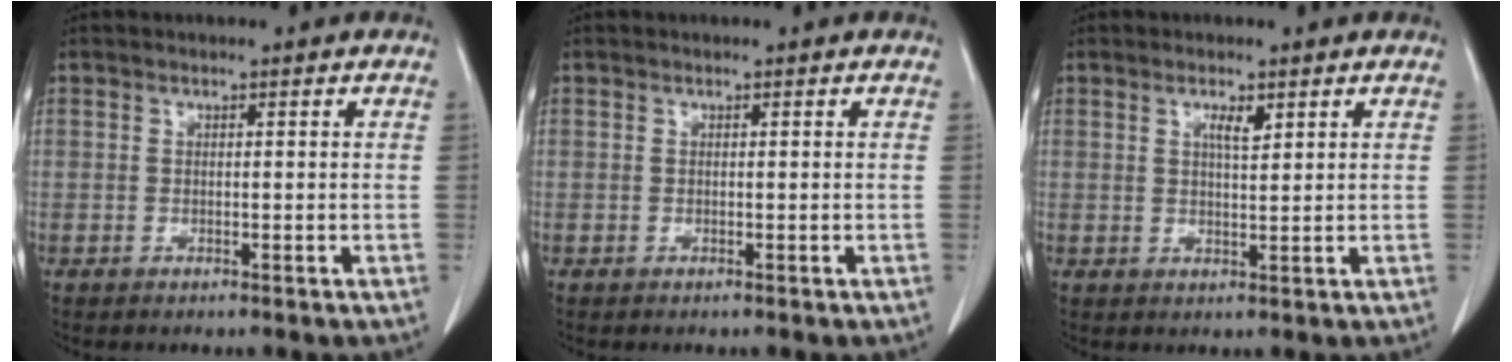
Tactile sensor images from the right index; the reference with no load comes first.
{"total": 0.0}
{"total": 2.4, "force": [1.3, 0.5, 1.9], "torque": [-0.036, -0.001, 0.023]}